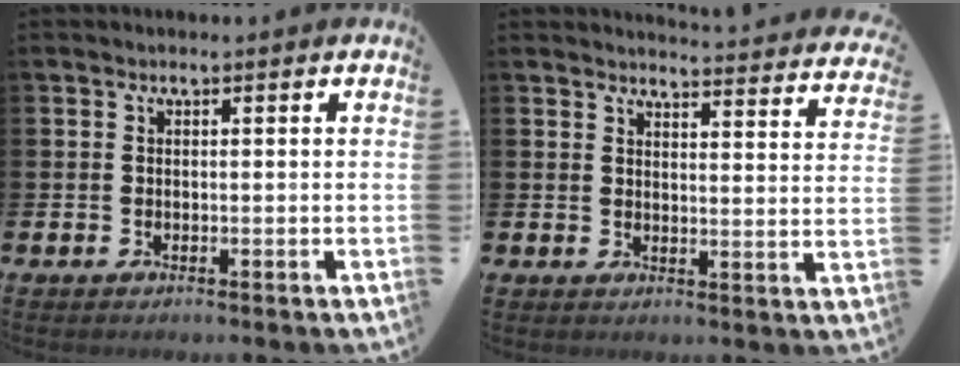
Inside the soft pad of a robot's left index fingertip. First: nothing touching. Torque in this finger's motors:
{"motor_torque": [0.95, -1.18, 0.15, 0.00]}